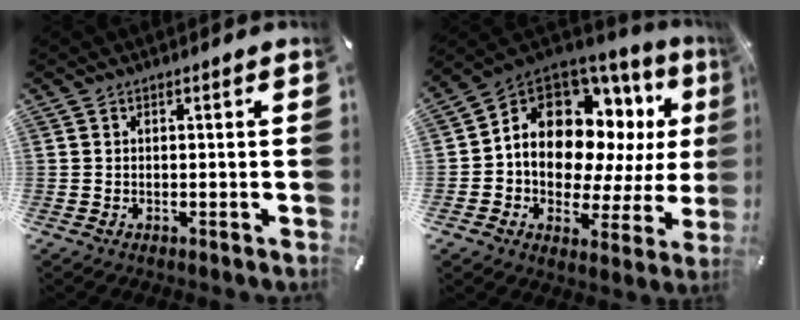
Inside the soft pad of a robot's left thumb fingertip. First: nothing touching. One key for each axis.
{"total": 15.1, "fx": 5.3, "fy": 10.5, "fz": 9.6, "tx": -0.179, "ty": -0.051, "tz": 0.089}